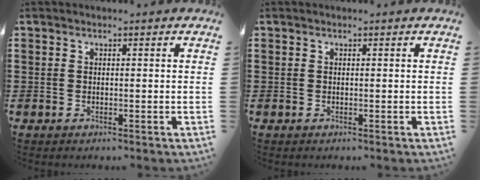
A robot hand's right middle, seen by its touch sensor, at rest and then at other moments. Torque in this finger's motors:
{"motor_torque": [0.00, 0.00, 0.00, 0.00]}